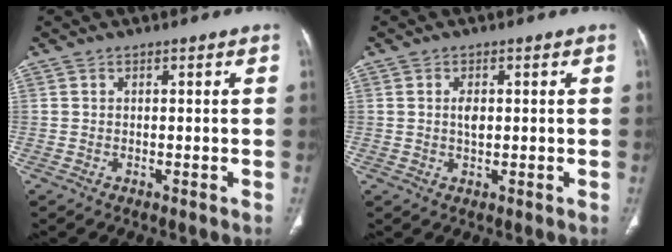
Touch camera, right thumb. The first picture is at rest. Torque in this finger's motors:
{"motor_torque": [0.54, 0.41, 0.28, -0.40, -0.01]}